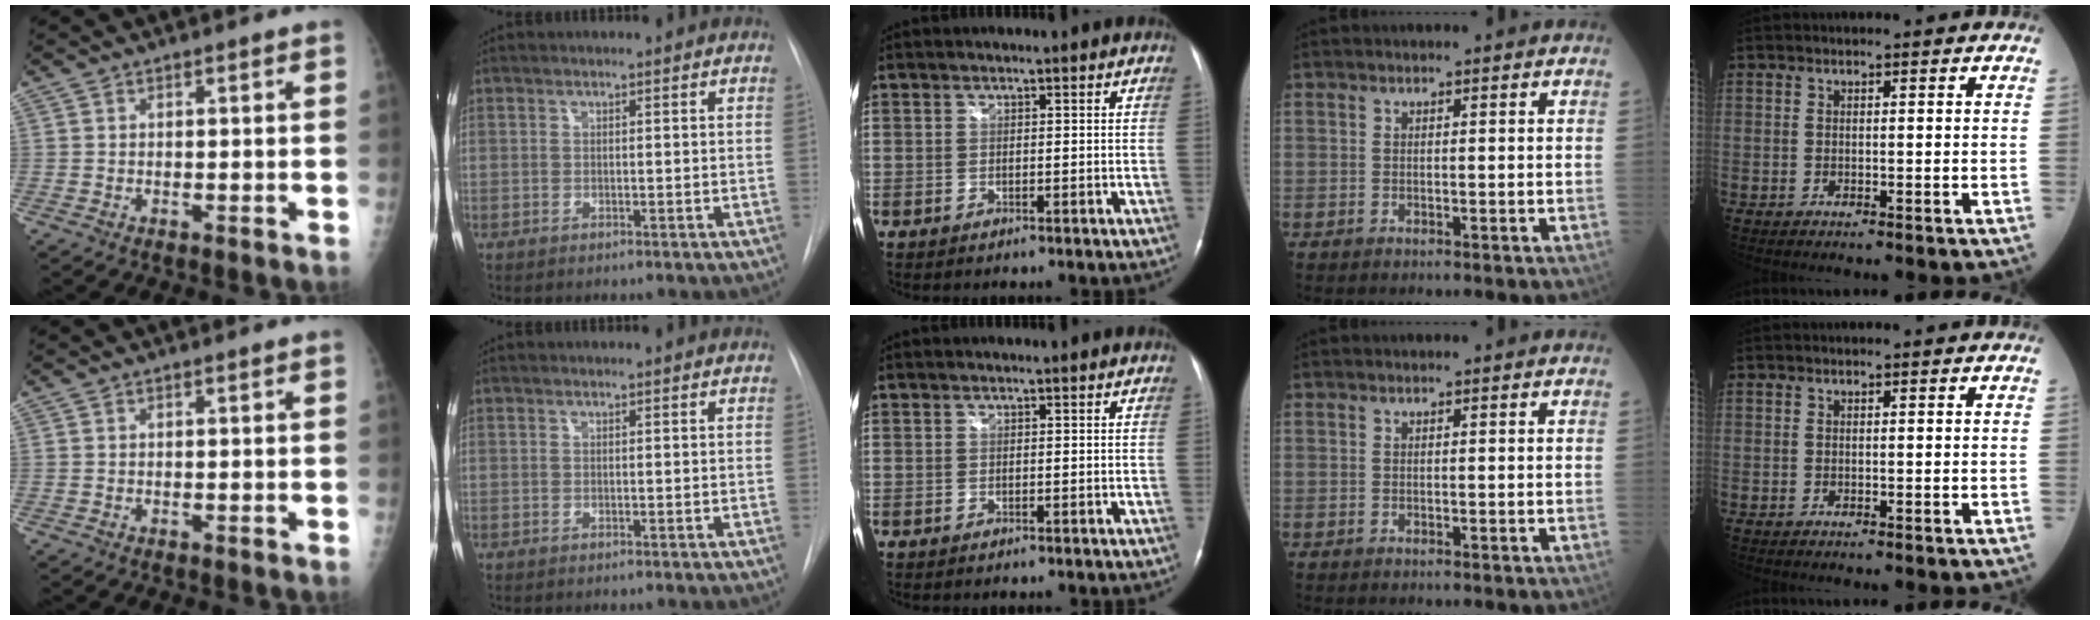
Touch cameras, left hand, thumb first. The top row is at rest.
{}